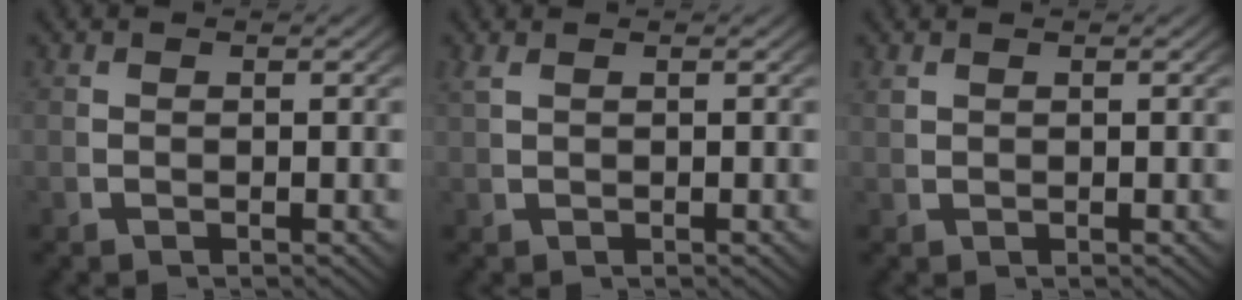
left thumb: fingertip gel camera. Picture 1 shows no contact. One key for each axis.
{"total": 0.8, "fx": 0.7, "fy": -0.1, "fz": 0.5, "tx": -0.017, "ty": 0.000, "tz": 0.021}
{"total": 0.8, "fx": 0.7, "fy": 0.0, "fz": 0.2, "tx": -0.006, "ty": 0.000, "tz": 0.021}